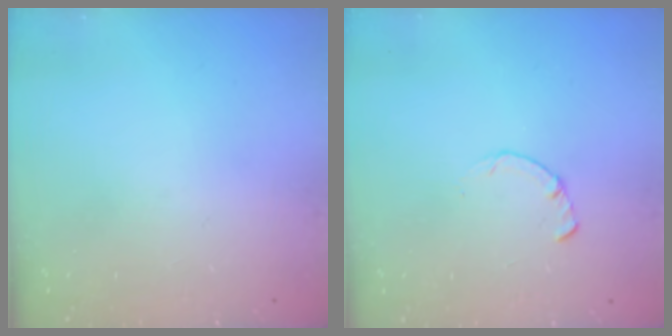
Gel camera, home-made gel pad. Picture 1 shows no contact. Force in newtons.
{"total": 1.7, "press": 1.7, "slide": 0.2}